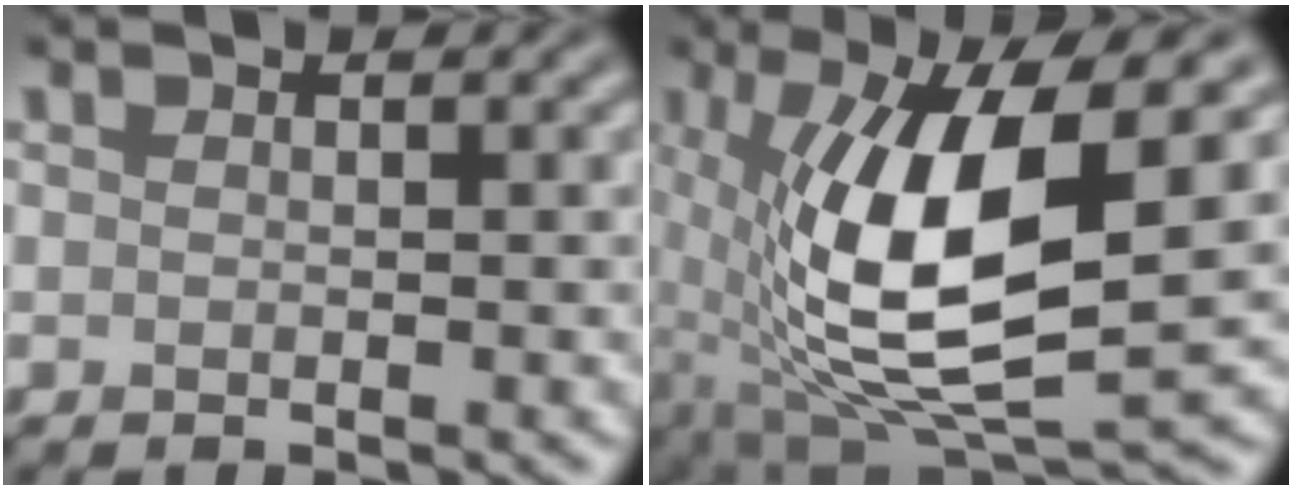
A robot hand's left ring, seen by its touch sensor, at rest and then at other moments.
{"total": 12.2, "force": [1.0, 4.3, 11.4], "torque": [-0.219, -0.014, 0.022]}